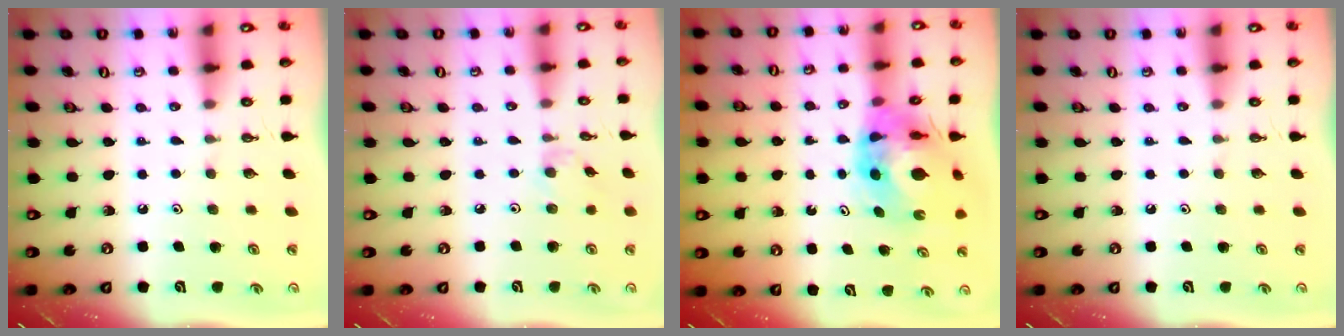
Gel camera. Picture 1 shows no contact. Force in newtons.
{"total": 3.0, "press": 3.0, "slide": 0.5}
{"total": 10.9, "press": 10.8, "slide": 1.2}
{"total": 0.0}